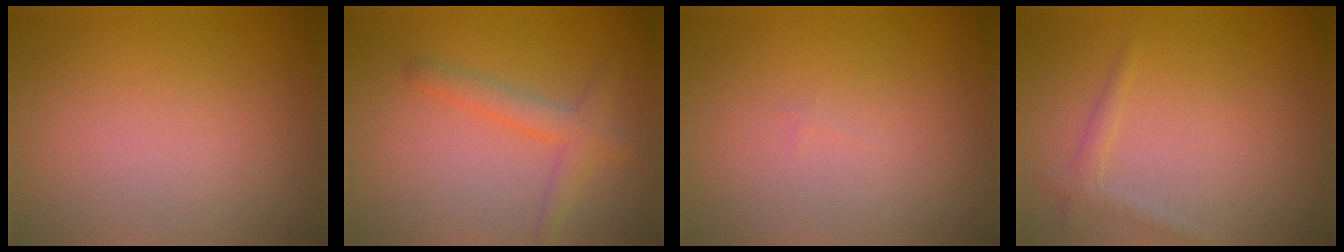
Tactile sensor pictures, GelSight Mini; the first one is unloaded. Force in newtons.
{"total": 2.0, "press": 2.0, "slide": 0.1}
{"total": 0.0}
{"total": 1.2, "press": 1.2, "slide": 0.1}